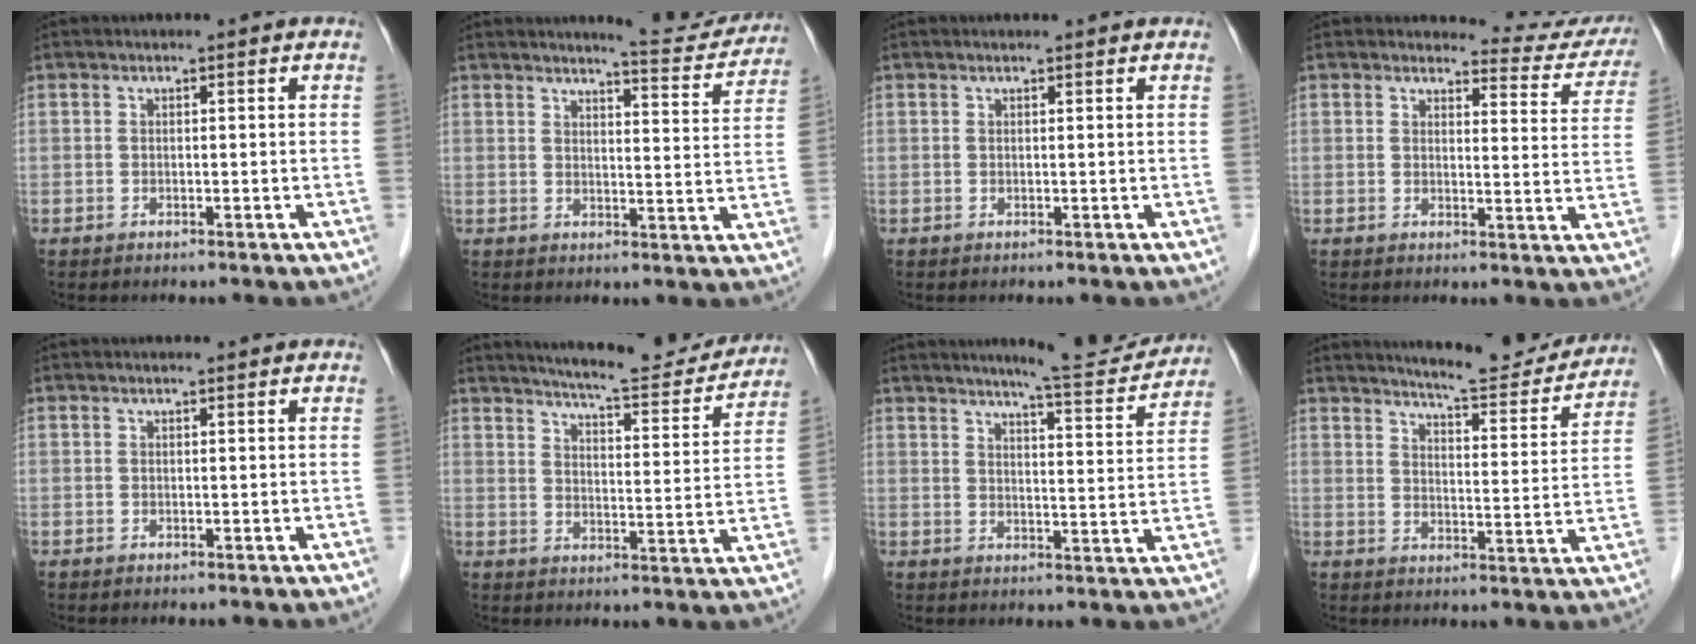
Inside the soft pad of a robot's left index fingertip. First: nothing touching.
{"total": 8.0, "force": [7.8, 0.7, 1.4], "torque": [-0.015, -0.028, 0.086]}
{"total": 0.8, "force": [0.8, 0.0, 0.3], "torque": [-0.010, 0.006, 0.010]}
{"total": 9.4, "force": [9.3, 1.4, -0.4], "torque": [0.025, -0.061, 0.080]}
{"total": 0.6, "force": [0.5, 0.0, 0.3], "torque": [-0.010, 0.005, 0.007]}
{"total": 15.0, "force": [14.1, 1.8, 4.9], "torque": [-0.068, -0.028, 0.180]}
{"total": 10.3, "force": [9.8, 0.2, 3.3], "torque": [-0.044, -0.021, 0.121]}
{"total": 13.1, "force": [12.5, 1.4, 3.8], "torque": [-0.048, -0.030, 0.157]}